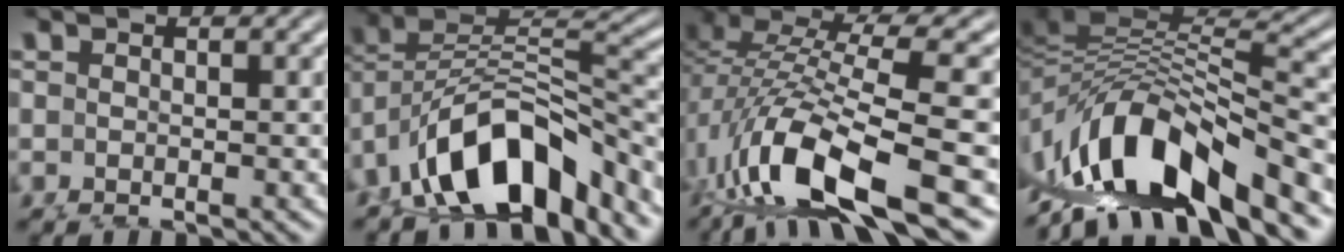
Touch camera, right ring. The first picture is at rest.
{"total": 7.3, "force": [-2.7, 4.6, 5.0], "torque": [-0.101, -0.021, -0.031]}
{"total": 8.9, "force": [-1.1, 5.0, 7.2], "torque": [-0.152, -0.034, 0.005]}
{"total": 10.9, "force": [-2.0, 7.3, 7.8], "torque": [-0.149, -0.017, -0.020]}